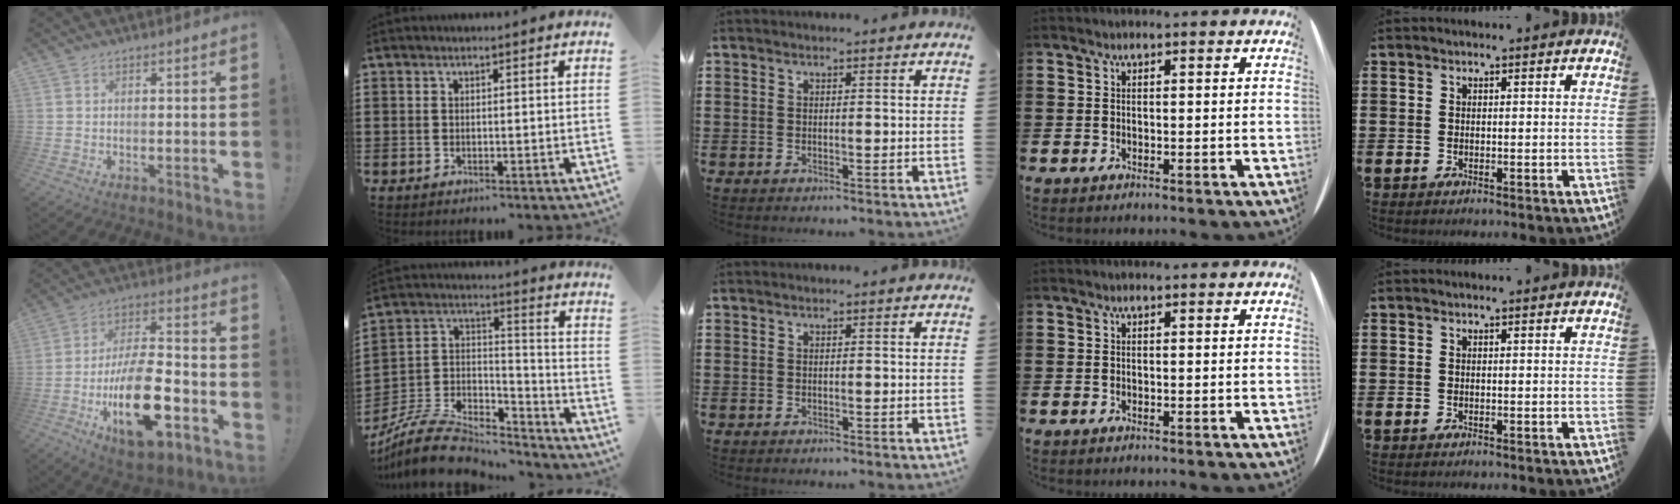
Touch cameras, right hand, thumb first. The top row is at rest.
{"thumb": {"total": 22.8, "force": [-8.3, 10.7, 18.4], "torque": [-0.324, 0.043, -0.126]}, "index": {"total": 9.3, "force": [-8.0, 3.3, 3.4], "torque": [-0.082, 0.010, -0.160]}}